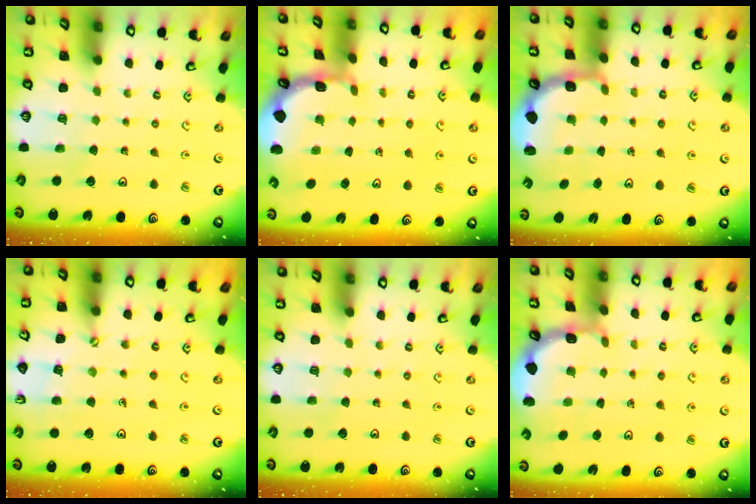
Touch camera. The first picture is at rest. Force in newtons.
{"total": 1.5, "press": 1.5, "slide": 0.1}
{"total": 3.0, "press": 2.1, "slide": 2.2}
{"total": 3.3, "press": 3.2, "slide": 0.4}
{"total": 0.0}
{"total": 2.1, "press": 2.1, "slide": 0.2}